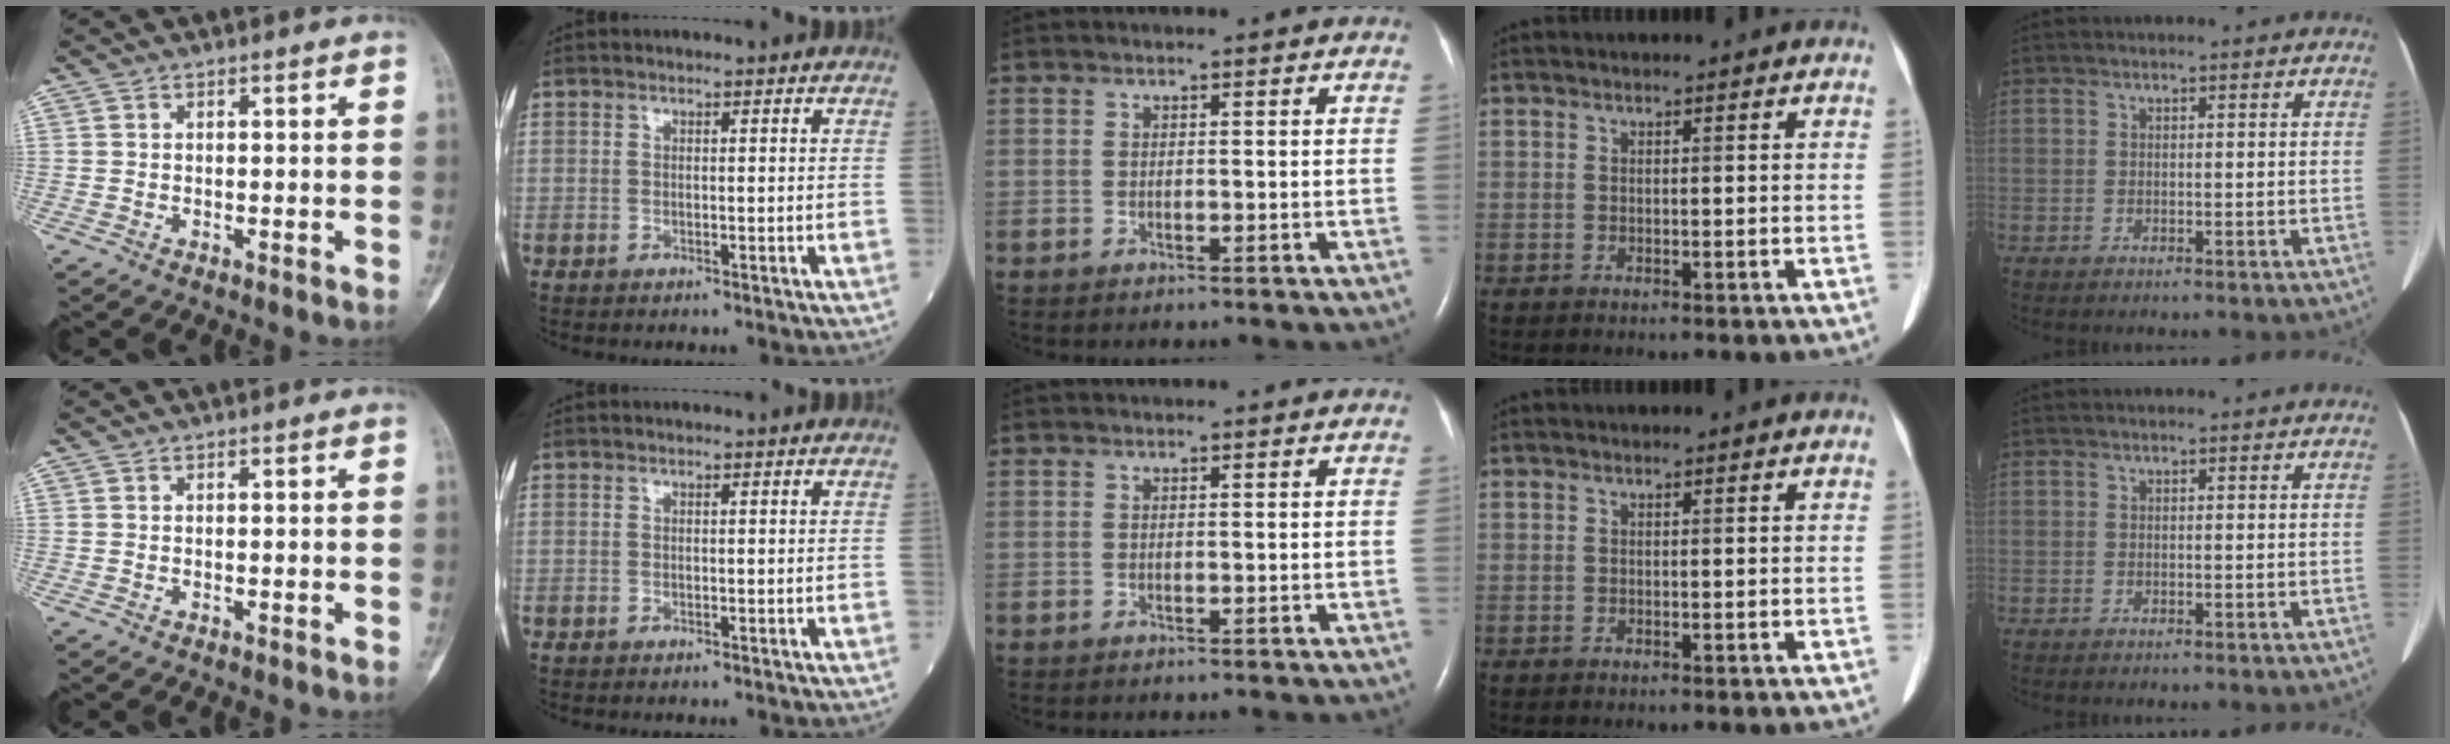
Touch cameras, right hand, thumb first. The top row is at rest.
{}